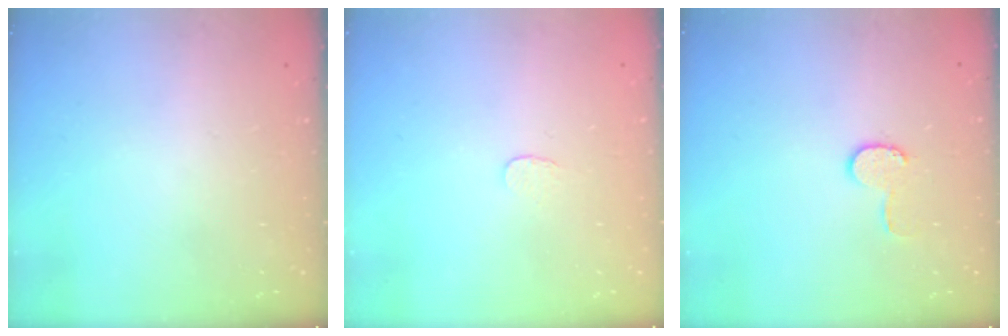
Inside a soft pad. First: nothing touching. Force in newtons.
{"total": 3.0, "press": 3.0, "slide": 0.2}
{"total": 6.4, "press": 6.4, "slide": 0.6}